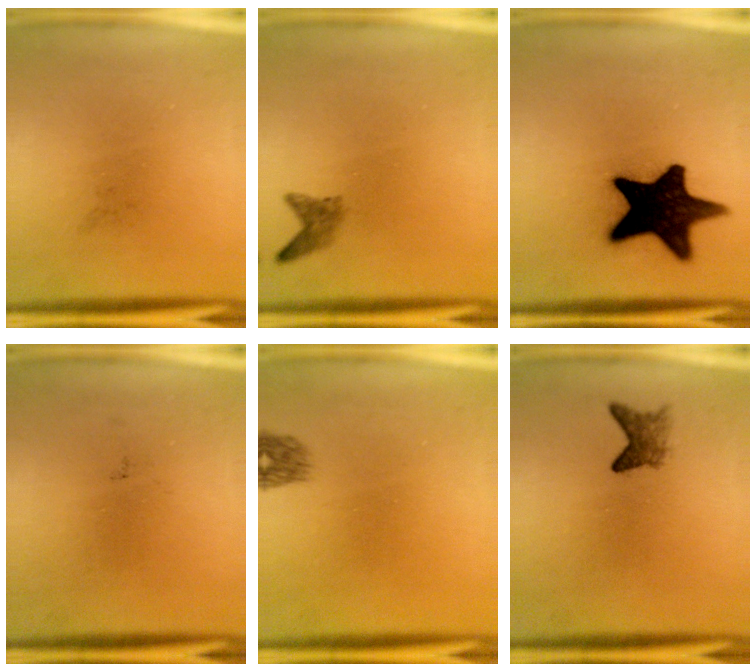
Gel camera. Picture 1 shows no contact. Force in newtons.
{"total": 1.6}
{"total": 18.4}
{"total": 0.0}
{"total": 1.6}
{"total": 2.5}